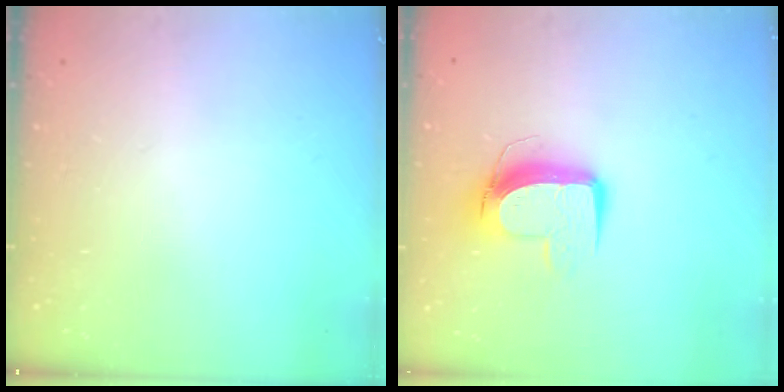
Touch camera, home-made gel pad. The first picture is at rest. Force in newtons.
{"total": 10.3, "press": 10.3, "slide": 0.8}